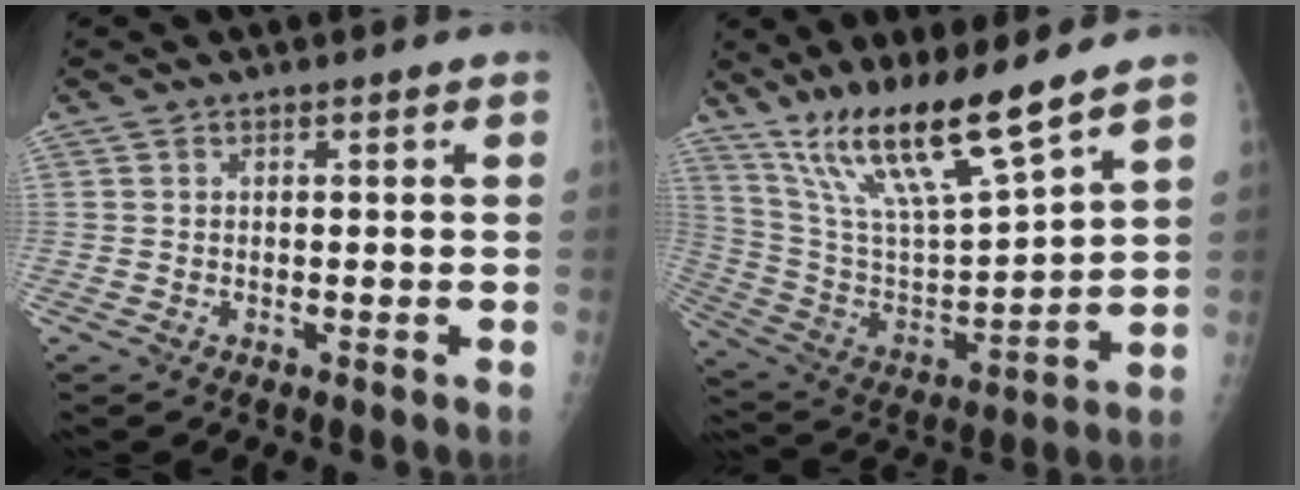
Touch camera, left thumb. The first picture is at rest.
{"total": 18.2, "force": [13.4, 2.4, 12.1], "torque": [-0.206, -0.067, 0.262]}